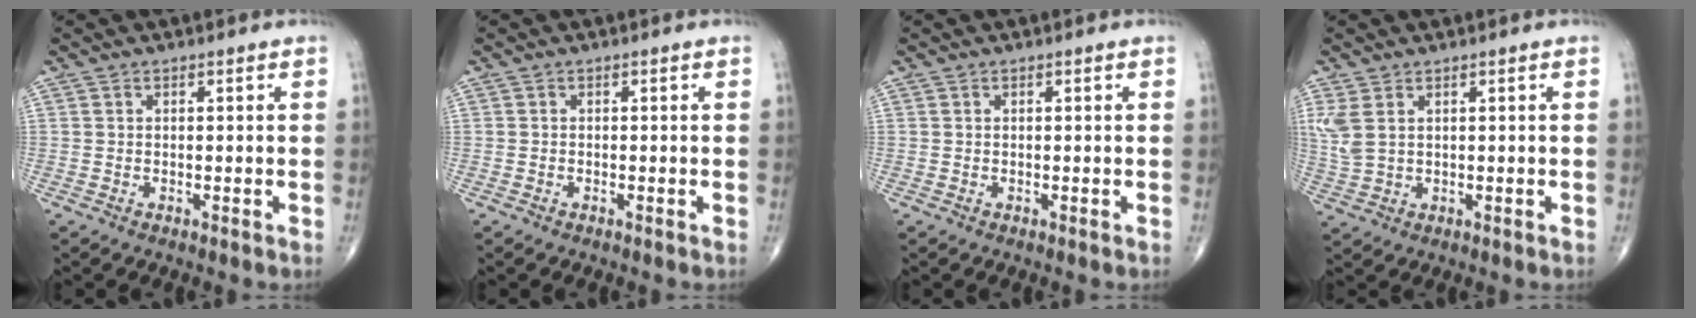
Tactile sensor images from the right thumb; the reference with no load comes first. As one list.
[{"total": 0.0}, {"total": 0.0}, {"total": 4.5, "force": [1.7, 2.5, 3.3], "torque": [-0.089, 0.002, 0.045]}]